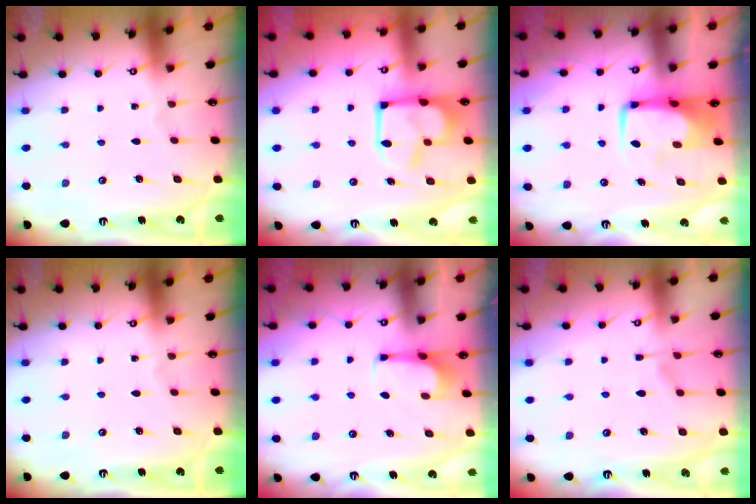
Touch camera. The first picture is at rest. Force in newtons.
{"total": 9.3, "press": 9.2, "slide": 1.1}
{"total": 0.6, "press": 0.2, "slide": 0.5}
{"total": 0.0}
{"total": 1.6, "press": 1.6, "slide": 0.2}
{"total": 1.3, "press": 0.3, "slide": 1.2}